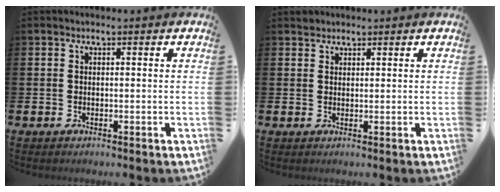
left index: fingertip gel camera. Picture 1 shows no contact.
{"total": 1.4, "force": [1.3, 0.5, -0.2], "torque": [0.010, 0.000, 0.023]}